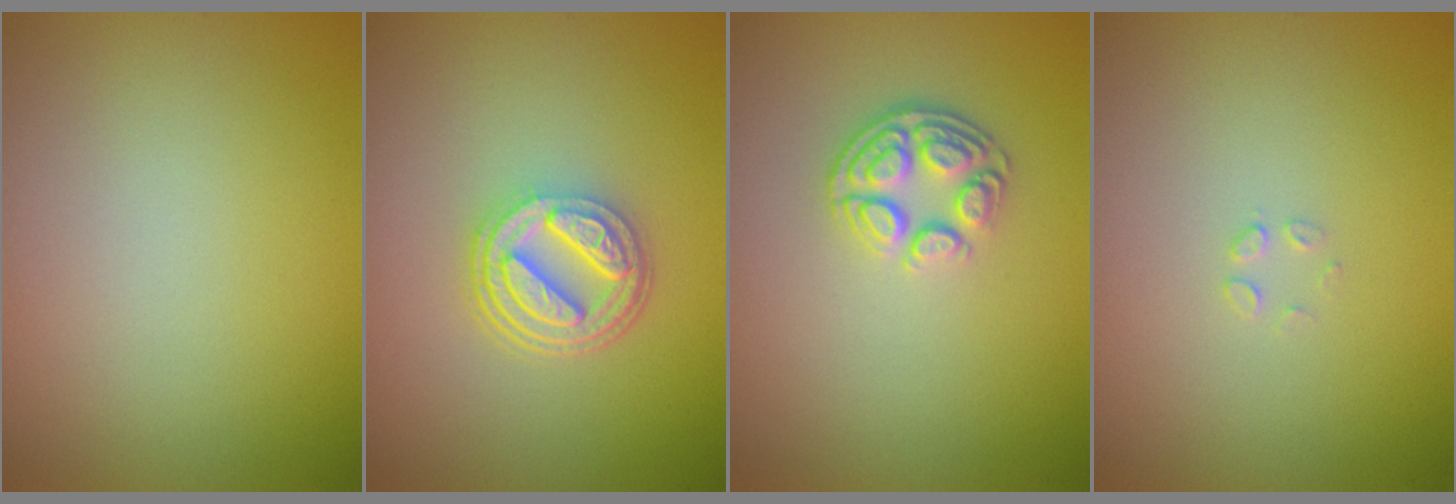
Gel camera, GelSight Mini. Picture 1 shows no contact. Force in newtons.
{"total": 5.0, "press": 3.7, "slide": 3.3}
{"total": 3.6, "press": 2.6, "slide": 2.4}
{"total": 0.8, "press": 0.8, "slide": 0.0}